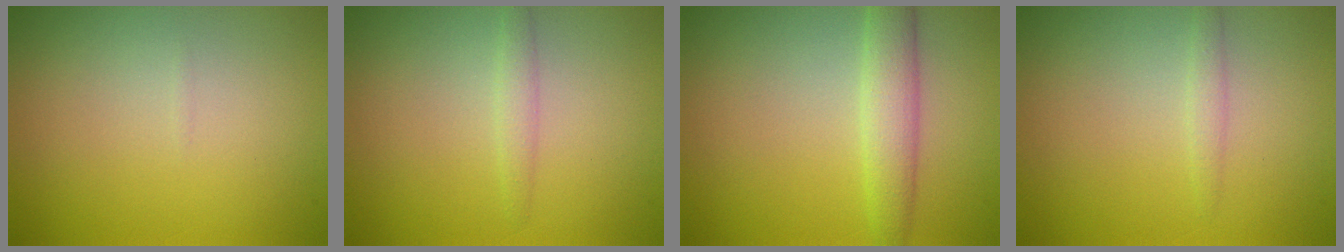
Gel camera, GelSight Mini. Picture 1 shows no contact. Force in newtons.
{"total": 1.1, "press": 1.1, "slide": 0.0}
{"total": 2.9, "press": 2.9, "slide": 0.2}
{"total": 0.9, "press": 0.9, "slide": 0.1}